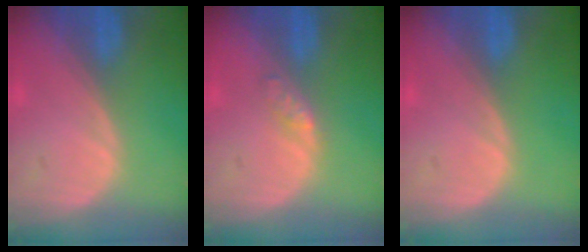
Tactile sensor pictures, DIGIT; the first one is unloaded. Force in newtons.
{"total": 2.0, "press": 2.0, "slide": 0.1}
{"total": 0.0}